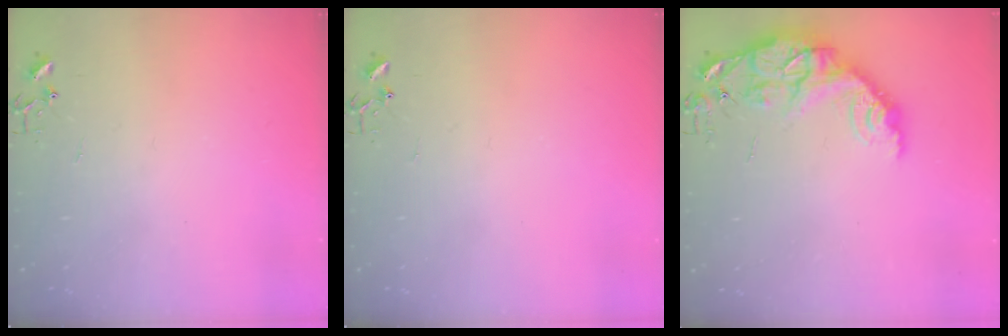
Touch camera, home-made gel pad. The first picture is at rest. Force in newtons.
{"total": 0.0}
{"total": 14.8, "press": 14.7, "slide": 1.0}